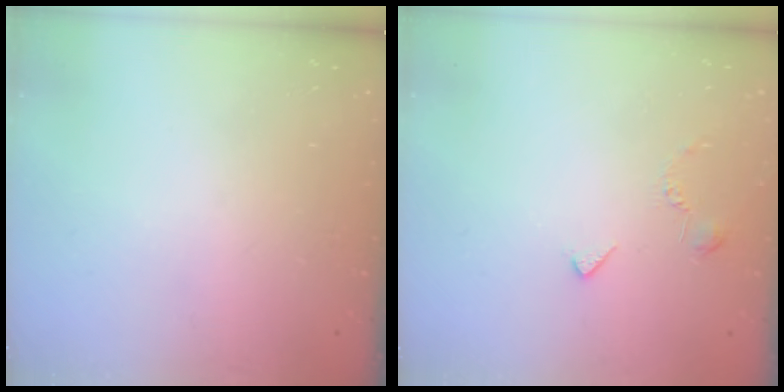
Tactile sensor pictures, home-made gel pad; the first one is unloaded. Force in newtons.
{"total": 3.0, "press": 2.9, "slide": 0.7}